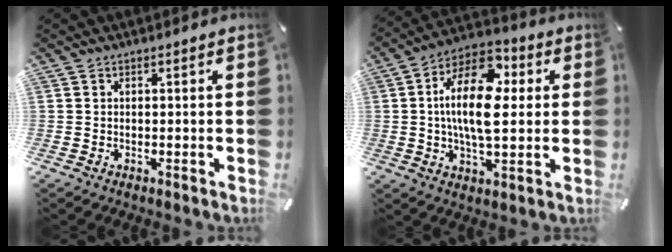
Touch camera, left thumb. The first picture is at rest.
{"total": 16.9, "force": [2.8, 9.0, 14.1], "torque": [-0.265, -0.007, 0.041]}